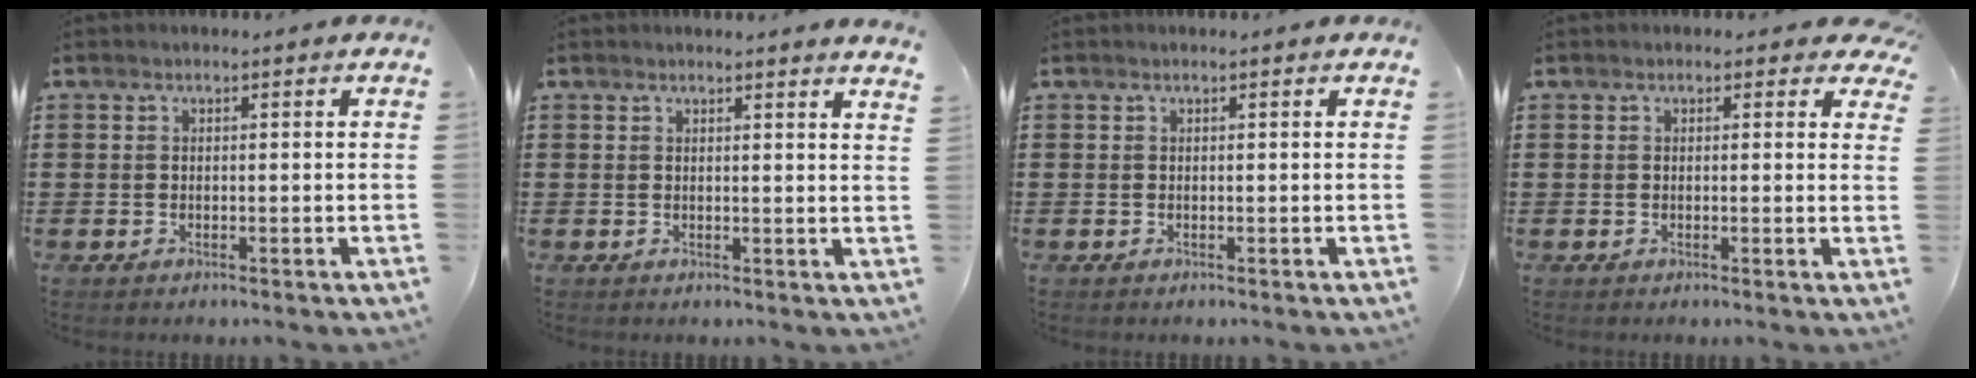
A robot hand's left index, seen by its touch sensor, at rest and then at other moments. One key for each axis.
{"total": 1.6, "fx": 1.4, "fy": -0.5, "fz": 0.6, "tx": -0.014, "ty": -0.004, "tz": 0.028}
{"total": 0.0}
{"total": 1.3, "fx": 0.8, "fy": 0.8, "fz": 0.7, "tx": -0.010, "ty": 0.005, "tz": 0.013}